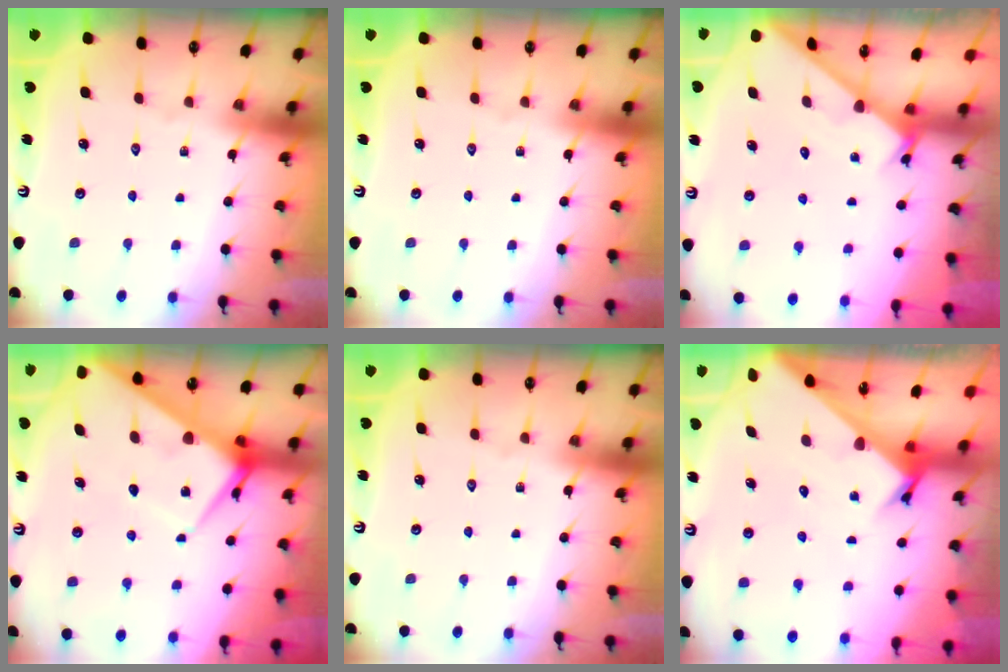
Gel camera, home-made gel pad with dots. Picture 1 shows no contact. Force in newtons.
{"total": 0.0}
{"total": 2.6, "press": 2.6, "slide": 0.2}
{"total": 8.5, "press": 8.4, "slide": 0.6}
{"total": 0.0}
{"total": 2.6, "press": 2.6, "slide": 0.2}